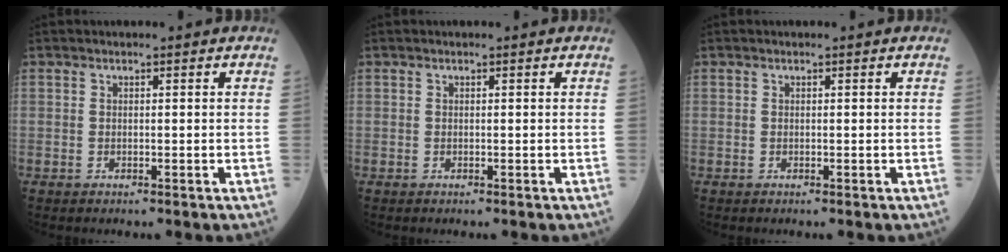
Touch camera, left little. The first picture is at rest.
{"total": 0.0}
{"total": 0.0}